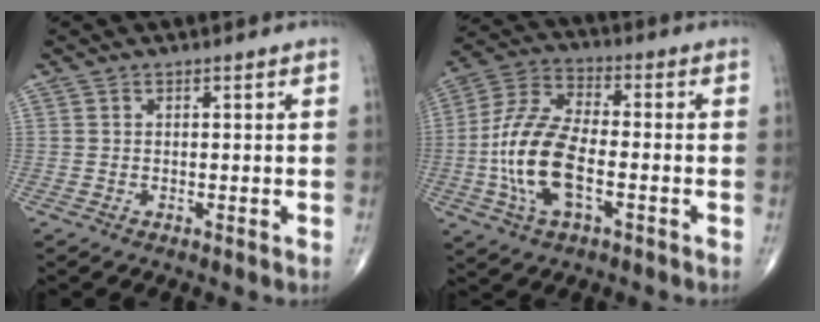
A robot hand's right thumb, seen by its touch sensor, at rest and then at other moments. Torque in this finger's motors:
{"motor_torque": [1.30, 1.48, 1.55, -0.16, 0.57]}